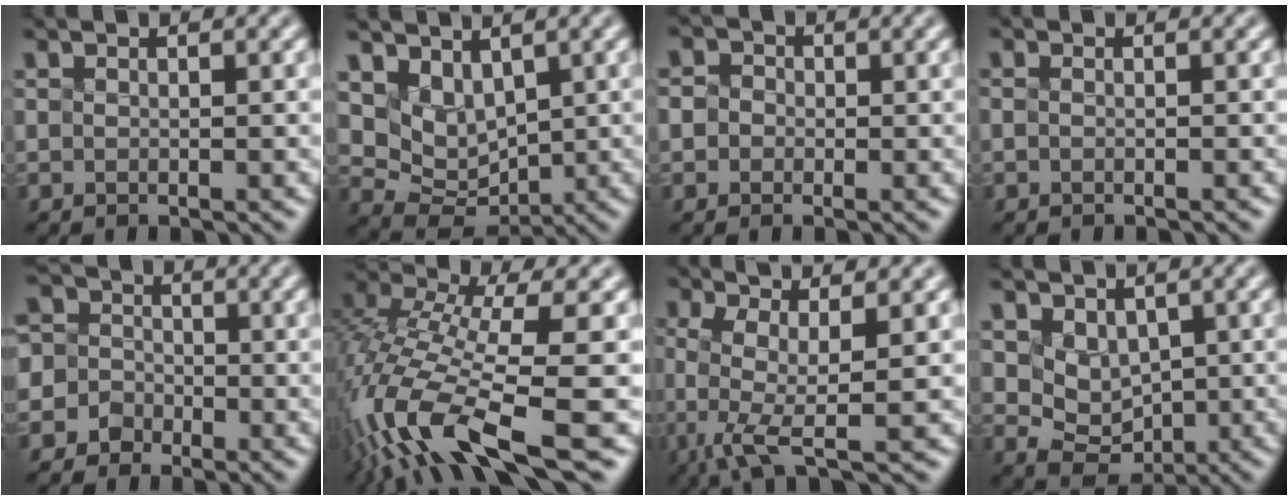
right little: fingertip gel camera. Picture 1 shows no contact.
{"total": 2.9, "force": [1.7, 2.1, 1.2], "torque": [-0.053, -0.011, 0.075]}
{"total": 2.1, "force": [-1.3, -0.2, -1.6], "torque": [0.013, -0.009, -0.006]}
{"total": 1.7, "force": [-1.3, -0.8, -0.9], "torque": [0.003, -0.019, -0.005]}
{"total": 4.7, "force": [-2.2, 4.1, -0.7], "torque": [0.016, 0.017, -0.055]}
{"total": 11.5, "force": [-6.5, 2.3, 9.2], "torque": [-0.226, -0.012, -0.077]}
{"total": 3.4, "force": [-1.7, -0.3, 2.9], "torque": [-0.074, -0.016, -0.005]}
{"total": 2.1, "force": [0.4, 1.9, 0.6], "torque": [-0.037, -0.016, 0.056]}